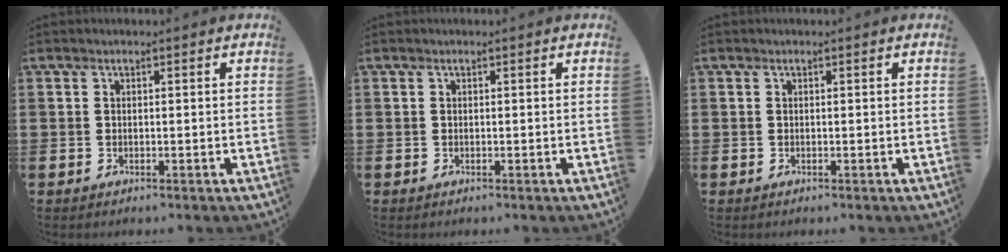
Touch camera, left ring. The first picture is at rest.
{"total": 0.0}
{"total": 0.0}